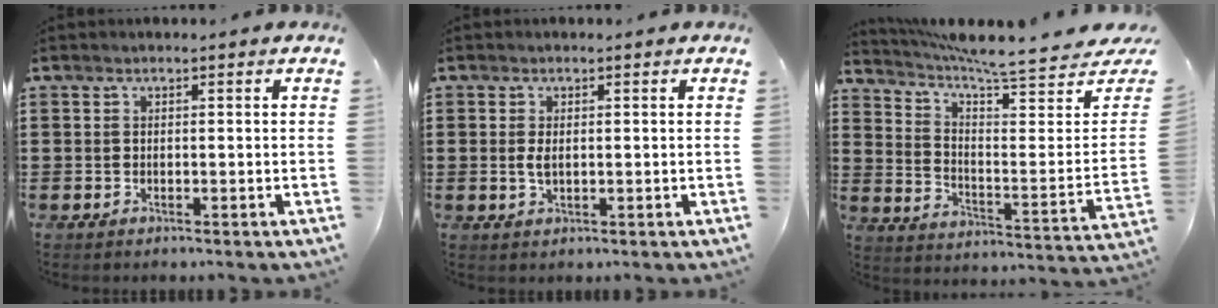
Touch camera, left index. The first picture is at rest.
{"total": 1.9, "force": [0.1, 0.9, 1.7], "torque": [-0.043, 0.000, -0.001]}
{"total": 6.8, "force": [6.1, -0.2, 2.8], "torque": [-0.080, -0.064, 0.100]}